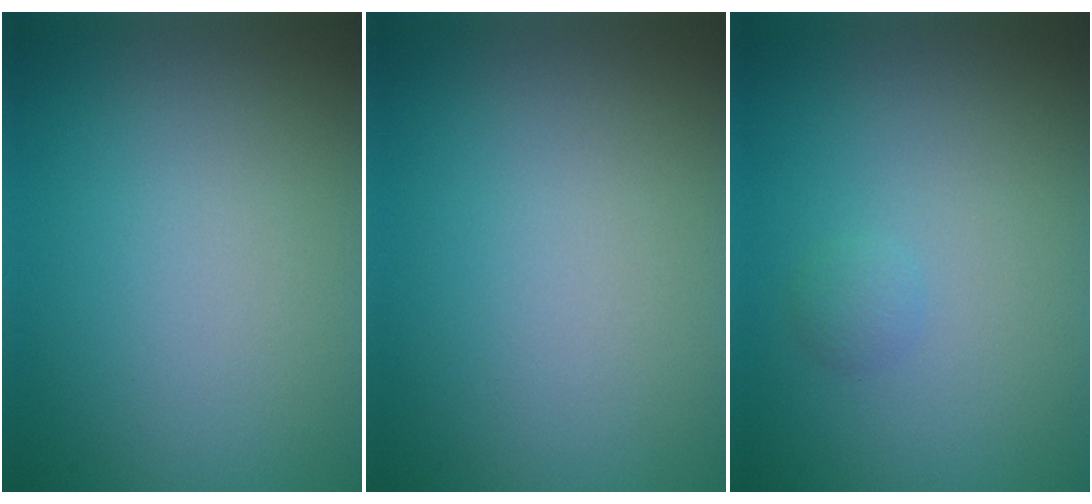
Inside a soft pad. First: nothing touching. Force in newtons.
{"total": 0.0}
{"total": 0.9, "press": 0.9, "slide": 0.0}